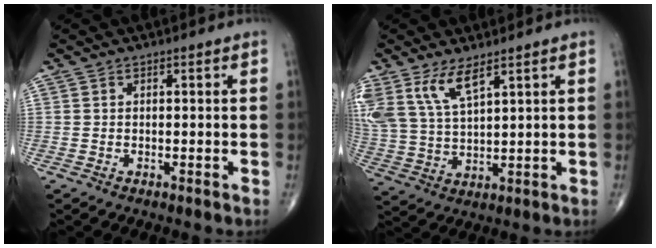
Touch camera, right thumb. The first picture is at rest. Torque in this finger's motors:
{"motor_torque": [0.10, 0.16, 0.55, 0.43, 0.09]}